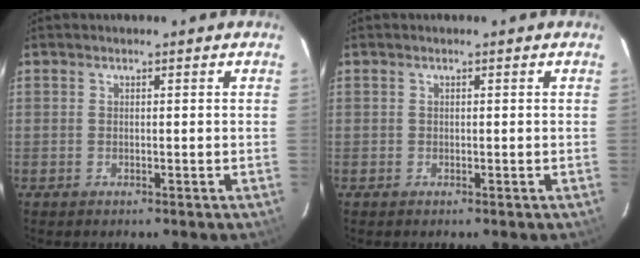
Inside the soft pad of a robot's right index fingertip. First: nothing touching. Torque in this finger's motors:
{"motor_torque": [-0.12, 0.08, 0.04, 0.00]}